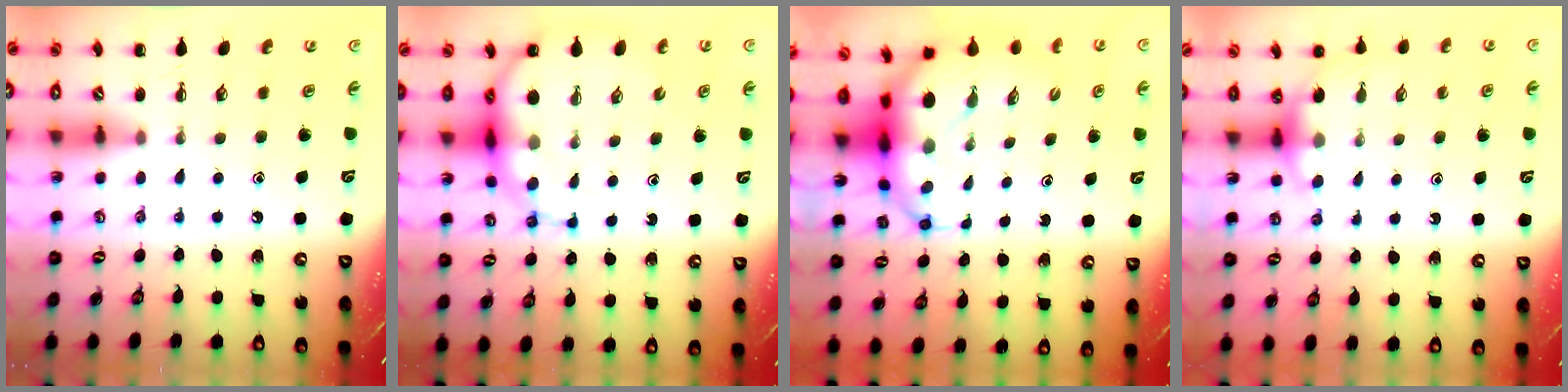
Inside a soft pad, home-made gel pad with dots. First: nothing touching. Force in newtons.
{"total": 10.7, "press": 10.3, "slide": 3.0}
{"total": 10.5, "press": 10.1, "slide": 2.9}
{"total": 4.7, "press": 4.6, "slide": 1.2}